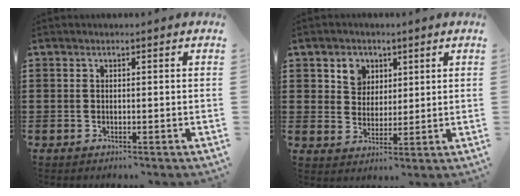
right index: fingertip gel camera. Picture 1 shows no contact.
{"total": 4.6, "force": [2.5, 3.7, 1.1], "torque": [-0.032, 0.012, 0.043]}